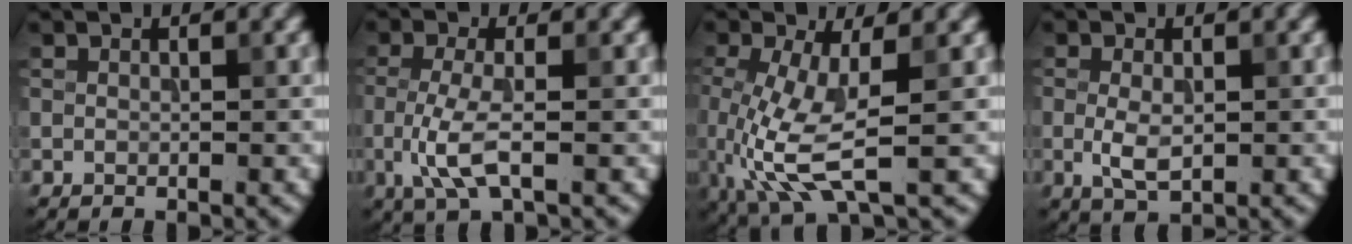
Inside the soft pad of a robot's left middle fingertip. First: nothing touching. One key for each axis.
{"total": 3.7, "fx": -1.0, "fy": 0.7, "fz": 3.4, "tx": -0.086, "ty": -0.003, "tz": -0.024}
{"total": 6.0, "fx": -1.1, "fy": 1.7, "fz": 5.7, "tx": -0.146, "ty": -0.013, "tz": -0.016}
{"total": 2.5, "fx": -0.4, "fy": 1.1, "fz": 2.1, "tx": -0.047, "ty": -0.001, "tz": -0.002}